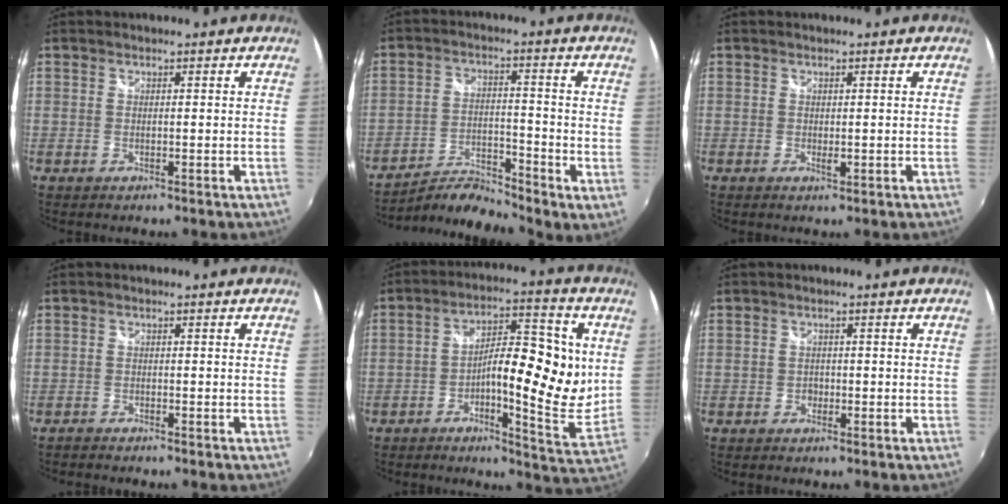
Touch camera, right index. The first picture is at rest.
{"total": 6.6, "force": [-5.9, 1.2, 2.8], "torque": [-0.047, 0.001, -0.112]}
{"total": 0.8, "force": [0.0, 0.5, 0.7], "torque": [-0.011, -0.003, -0.002]}
{"total": 1.7, "force": [-1.7, 0.1, 0.2], "torque": [-0.016, -0.008, -0.031]}
{"total": 14.6, "force": [0.7, 4.7, 13.9], "torque": [-0.214, 0.005, 0.000]}
{"total": 1.7, "force": [-0.8, 1.5, 0.4], "torque": [-0.007, -0.001, -0.012]}